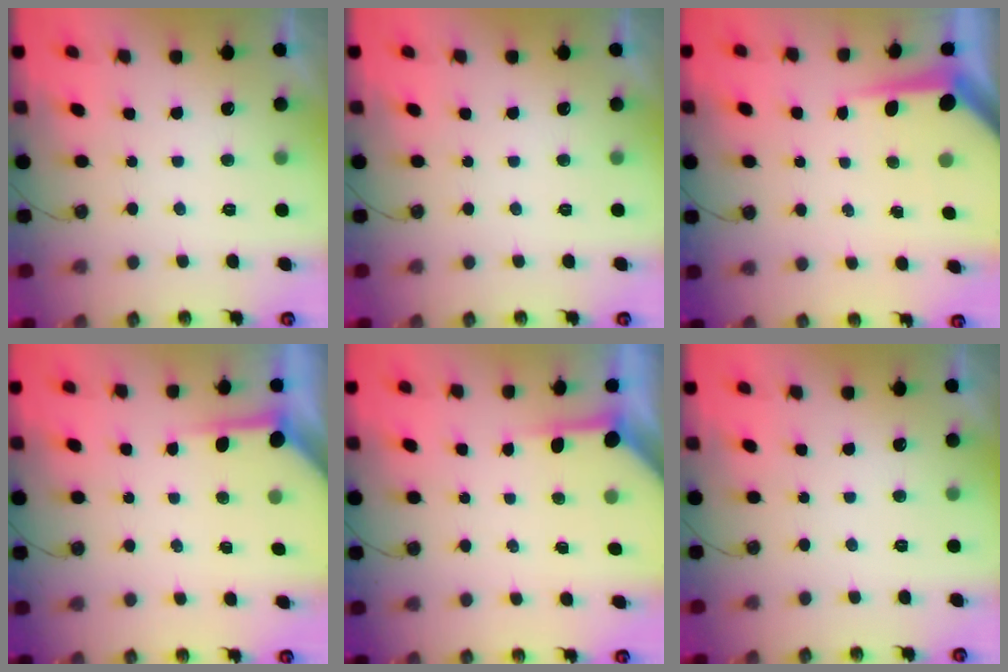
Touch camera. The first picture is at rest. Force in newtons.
{"total": 0.0}
{"total": 5.4, "press": 5.4, "slide": 0.6}
{"total": 4.0, "press": 3.9, "slide": 0.5}
{"total": 3.9, "press": 3.9, "slide": 0.4}
{"total": 0.0}